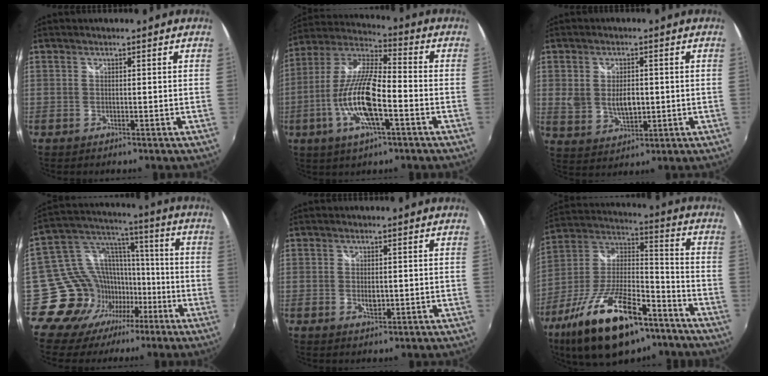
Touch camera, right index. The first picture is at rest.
{"total": 15.5, "force": [-5.0, 4.2, 14.1], "torque": [-0.286, -0.009, -0.097]}
{"total": 6.8, "force": [0.2, 4.2, 5.4], "torque": [-0.098, -0.007, 0.013]}
{"total": 16.7, "force": [-9.2, 13.4, 4.0], "torque": [-0.103, 0.060, -0.147]}
{"total": 2.3, "force": [-0.2, 1.5, 1.7], "torque": [-0.027, -0.004, -0.001]}
{"total": 25.3, "force": [-15.4, 10.4, 17.2], "torque": [-0.323, -0.014, -0.251]}